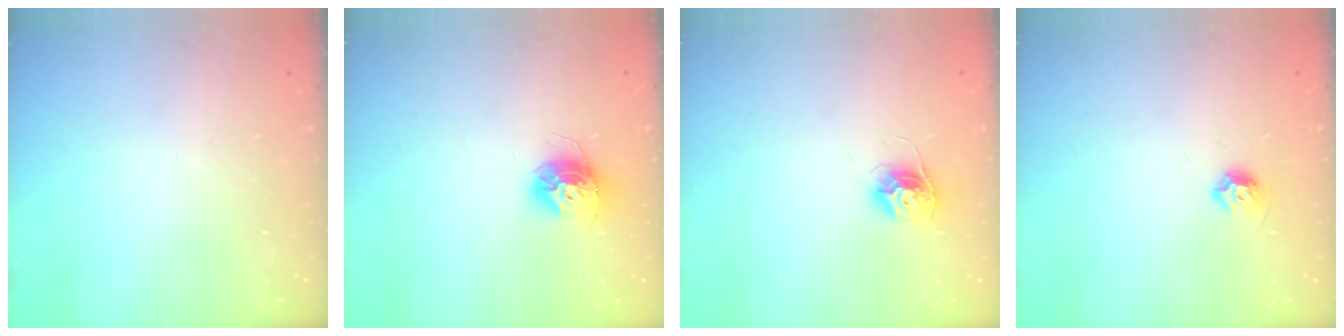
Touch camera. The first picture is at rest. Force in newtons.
{"total": 11.9, "press": 11.9, "slide": 0.9}
{"total": 10.0, "press": 10.0, "slide": 0.6}
{"total": 5.7, "press": 5.6, "slide": 1.0}